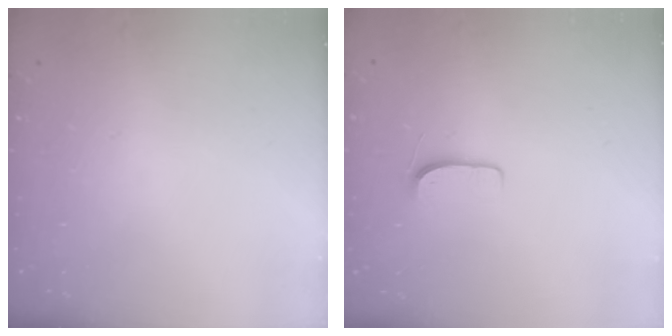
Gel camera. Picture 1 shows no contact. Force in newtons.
{"total": 5.2, "press": 5.2, "slide": 0.5}